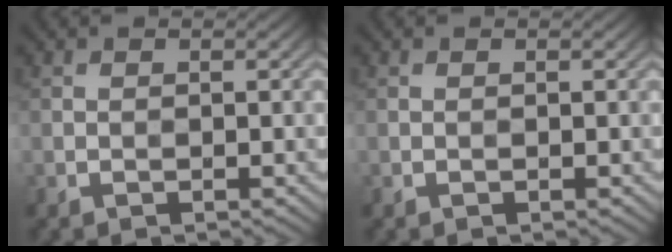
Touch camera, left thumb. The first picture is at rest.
{"total": 0.0}